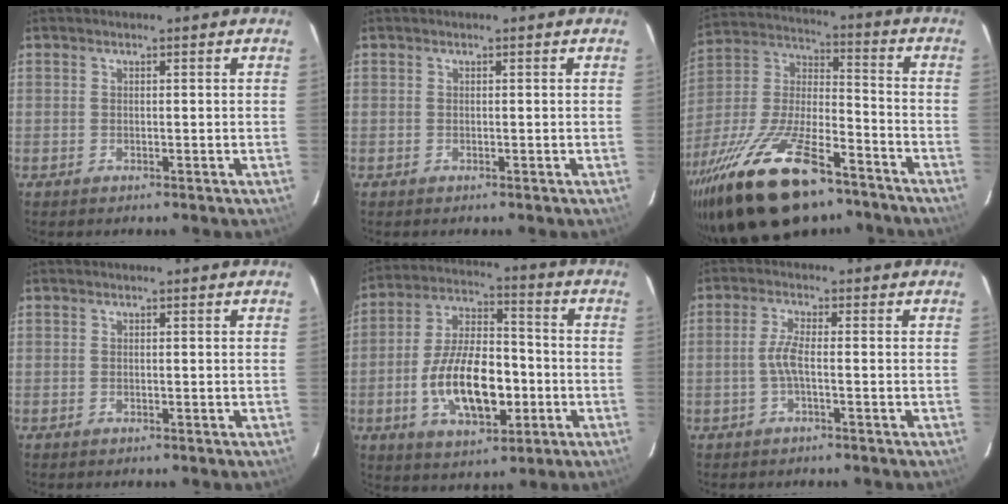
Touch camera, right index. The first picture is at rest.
{"total": 0.0}
{"total": 26.9, "force": [-18.1, 10.1, 17.2], "torque": [-0.344, -0.023, -0.299]}
{"total": 0.0}
{"total": 16.0, "force": [-4.2, 7.7, 13.3], "torque": [-0.259, 0.006, -0.063]}
{"total": 3.1, "force": [-0.9, 0.2, 3.0], "torque": [-0.066, 0.003, -0.018]}